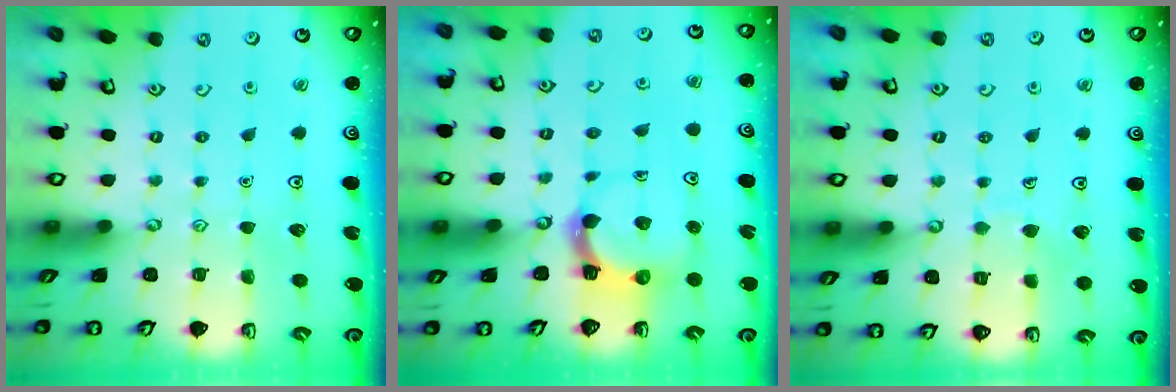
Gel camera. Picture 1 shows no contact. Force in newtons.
{"total": 4.8, "press": 4.8, "slide": 0.6}
{"total": 4.4, "press": 4.4, "slide": 0.3}